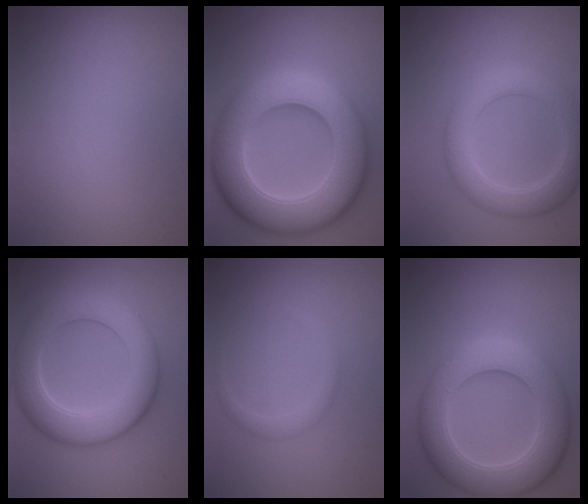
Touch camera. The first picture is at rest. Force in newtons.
{"total": 13.3, "press": 13.1, "slide": 2.1}
{"total": 4.8, "press": 4.8, "slide": 0.3}
{"total": 7.9, "press": 7.9, "slide": 0.4}
{"total": 1.3, "press": 1.3, "slide": 0.0}
{"total": 8.9, "press": 8.8, "slide": 0.7}